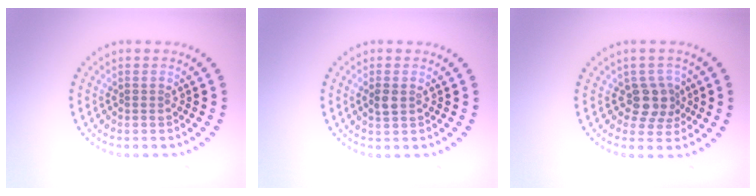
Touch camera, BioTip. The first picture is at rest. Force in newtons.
{"total": 1.2, "press": 1.2, "slide": 0.1}
{"total": 2.7, "press": 2.2, "slide": 1.6}